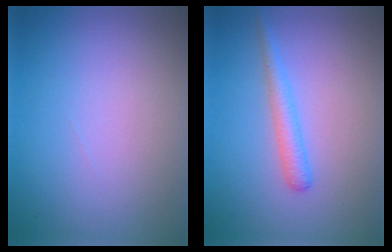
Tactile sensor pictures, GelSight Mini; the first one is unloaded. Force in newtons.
{"total": 1.9, "press": 1.9, "slide": 0.1}